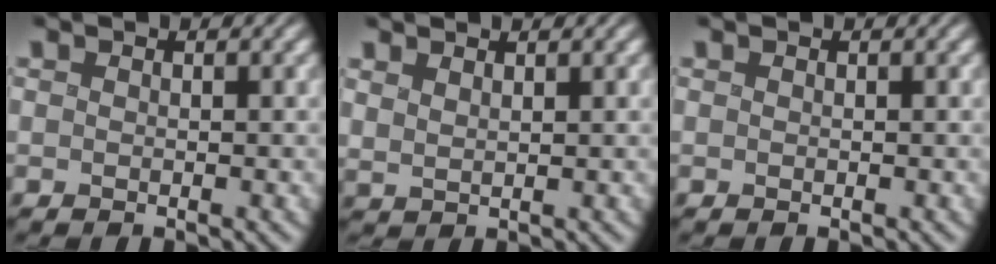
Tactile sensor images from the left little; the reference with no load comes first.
{"total": 1.3, "force": [1.2, 0.2, 0.4], "torque": [-0.015, 0.002, 0.031]}
{"total": 0.0}